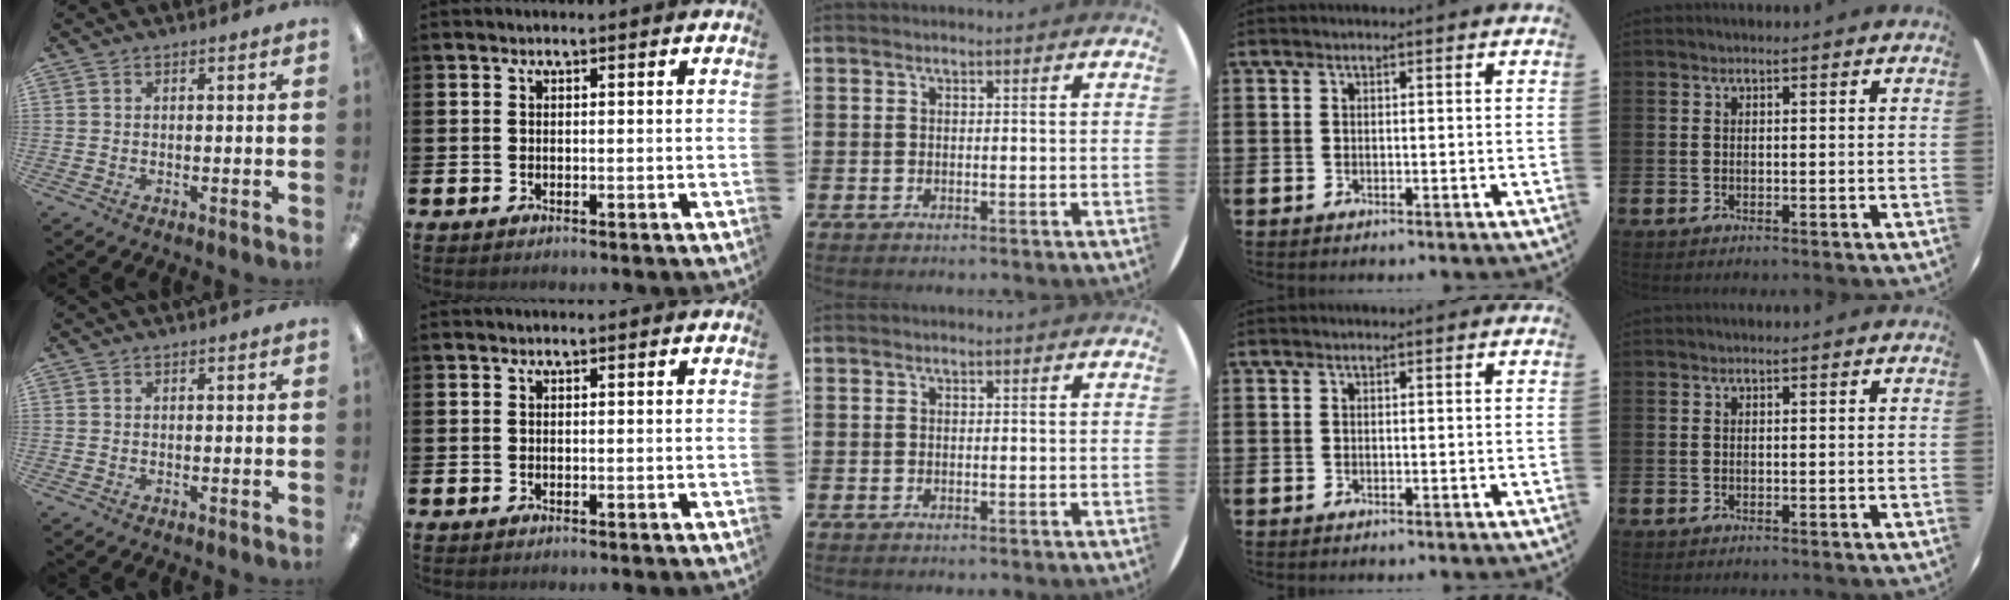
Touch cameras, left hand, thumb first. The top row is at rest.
{}